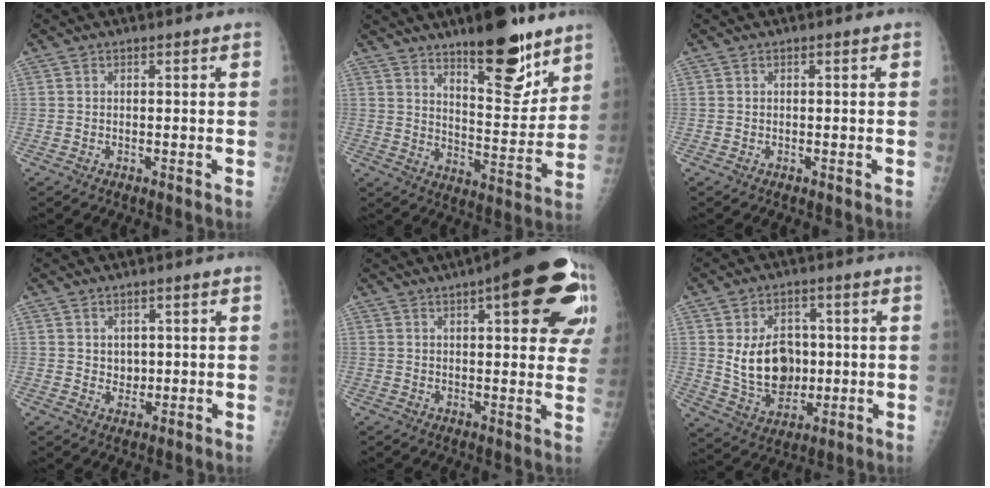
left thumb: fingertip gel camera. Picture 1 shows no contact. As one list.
[{"total": 16.3, "force": [11.1, 5.3, 10.6], "torque": [-0.110, -0.082, 0.176]}, {"total": 0.0}, {"total": 2.8, "force": [0.5, 2.3, 1.4], "torque": [-0.003, -0.006, 0.013]}, {"total": 21.8, "force": [8.9, 6.7, 18.8], "torque": [-0.209, 0.000, 0.108]}, {"total": 12.1, "force": [0.7, 9.0, 8.0], "torque": [-0.091, -0.010, 0.026]}]